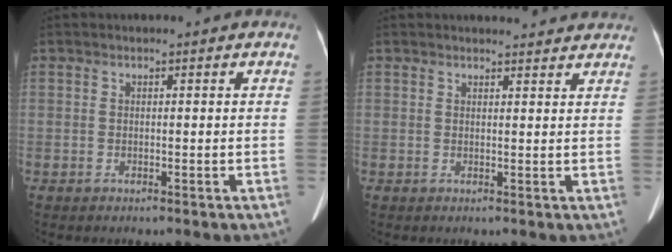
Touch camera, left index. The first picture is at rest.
{"total": 5.9, "force": [5.6, 1.1, 1.2], "torque": [-0.008, 0.006, 0.052]}